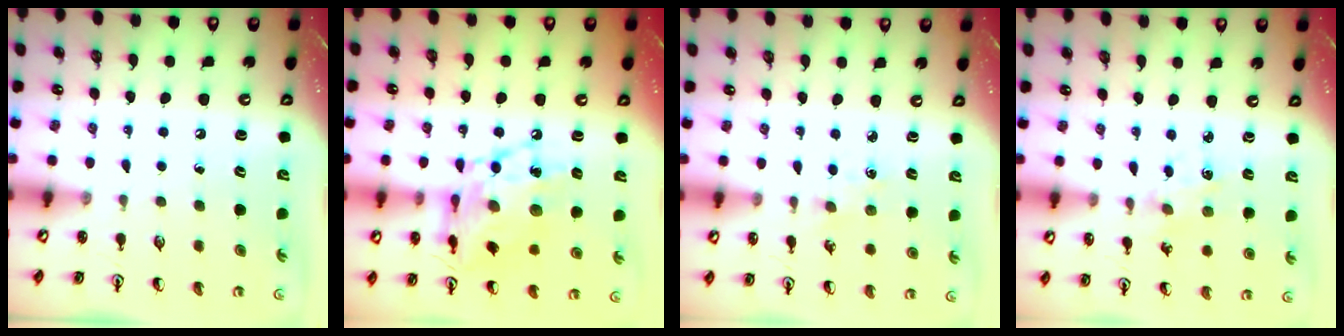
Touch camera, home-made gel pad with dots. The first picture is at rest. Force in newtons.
{"total": 15.6, "press": 15.5, "slide": 1.3}
{"total": 2.8, "press": 2.8, "slide": 0.4}
{"total": 1.6, "press": 1.5, "slide": 0.4}